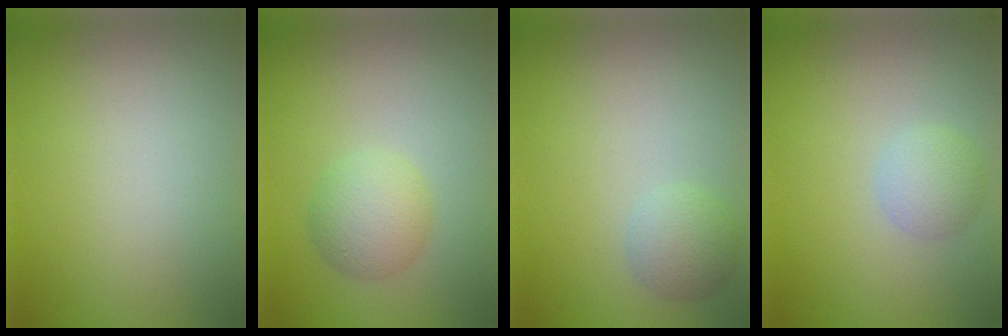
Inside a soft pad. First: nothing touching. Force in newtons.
{"total": 3.0, "press": 3.0, "slide": 0.0}
{"total": 2.2, "press": 2.2, "slide": 0.1}
{"total": 2.1, "press": 2.1, "slide": 0.1}